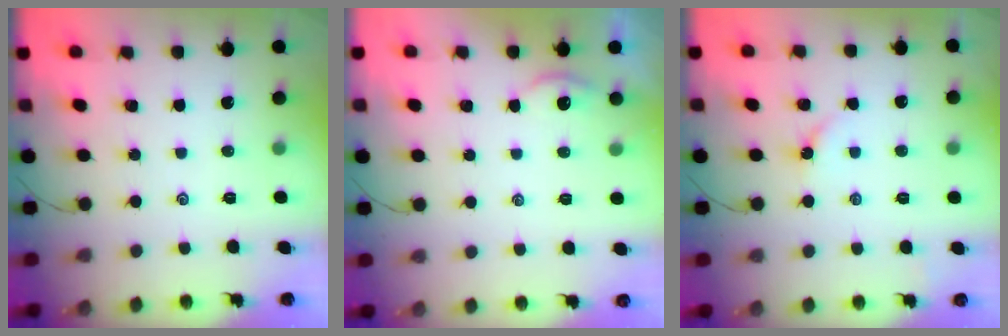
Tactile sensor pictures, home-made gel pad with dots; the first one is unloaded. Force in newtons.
{"total": 2.2, "press": 2.2, "slide": 0.3}
{"total": 3.4, "press": 3.3, "slide": 0.7}